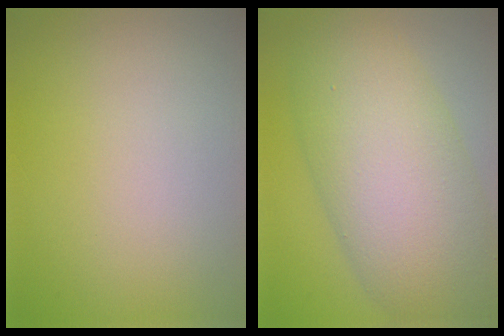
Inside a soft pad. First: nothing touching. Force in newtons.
{"total": 10.7, "press": 10.6, "slide": 0.6}